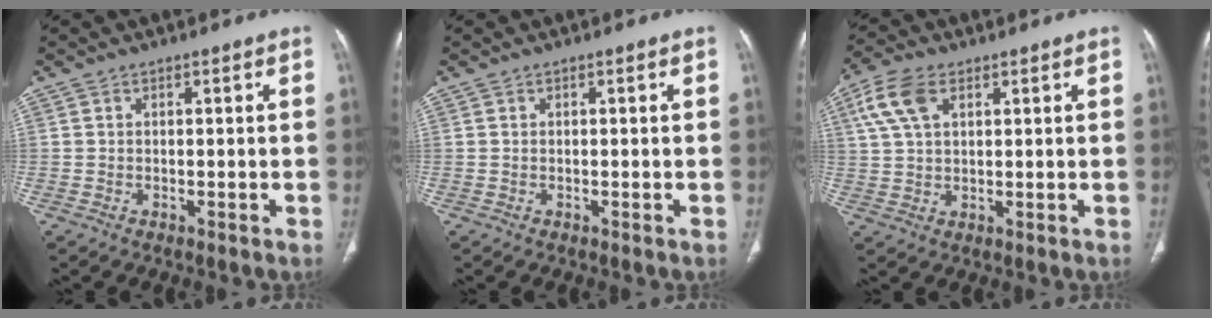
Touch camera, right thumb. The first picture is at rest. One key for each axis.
{"total": 0.0}
{"total": 8.1, "fx": 3.4, "fy": 4.5, "fz": 5.8, "tx": -0.125, "ty": 0.008, "tz": 0.067}